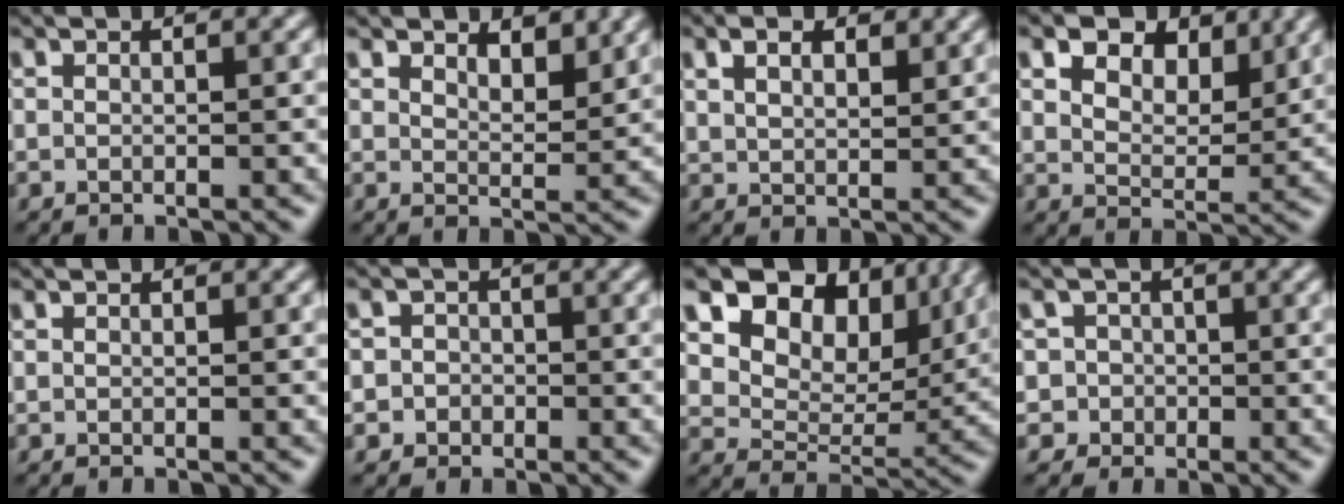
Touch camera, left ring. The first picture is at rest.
{"total": 3.0, "force": [2.5, 0.9, 1.3], "torque": [-0.025, -0.005, 0.037]}
{"total": 3.3, "force": [2.0, 1.7, 2.0], "torque": [-0.036, -0.002, 0.037]}
{"total": 8.4, "force": [5.2, 4.6, 4.7], "torque": [-0.082, 0.012, 0.071]}
{"total": 0.0}
{"total": 2.5, "force": [-0.5, 2.4, 0.4], "torque": [0.025, 0.011, -0.030]}
{"total": 12.0, "force": [6.8, 7.5, 6.4], "torque": [-0.124, 0.011, 0.109]}
{"total": 3.3, "force": [-0.4, 3.3, 0.2], "torque": [0.026, 0.013, -0.024]}